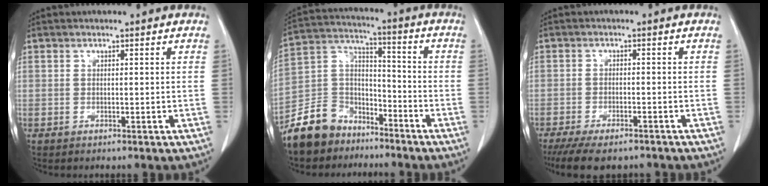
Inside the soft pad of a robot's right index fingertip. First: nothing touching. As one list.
[{"total": 12.5, "force": [-9.2, 7.7, 3.5], "torque": [-0.091, 0.035, -0.173]}, {"total": 10.8, "force": [-8.3, 3.8, 5.6], "torque": [-0.094, -0.007, -0.125]}]